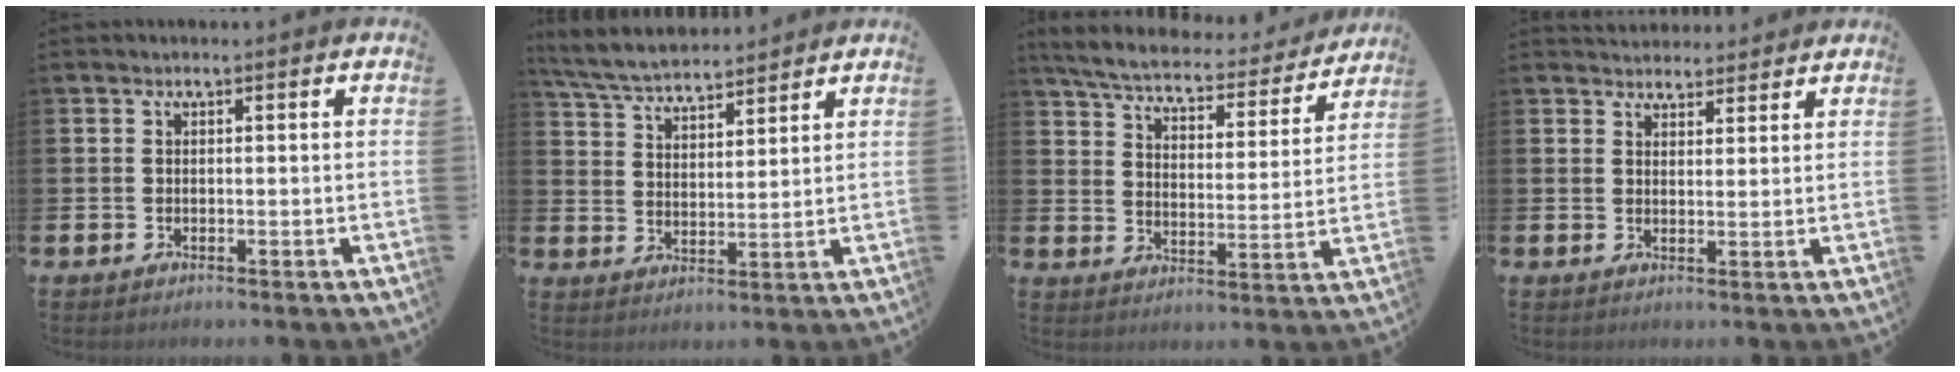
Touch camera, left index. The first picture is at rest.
{"total": 6.0, "force": [5.8, 1.0, 1.0], "torque": [-0.042, -0.028, 0.105]}
{"total": 5.8, "force": [5.4, 1.1, 1.8], "torque": [-0.060, -0.039, 0.086]}
{"total": 3.5, "force": [3.3, 1.2, -0.3], "torque": [0.011, -0.018, 0.058]}